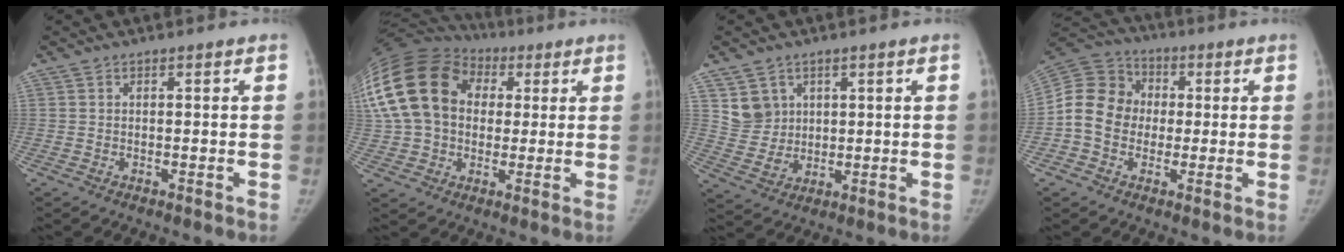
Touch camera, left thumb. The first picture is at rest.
{"total": 25.6, "force": [5.1, 19.4, 16.0], "torque": [-0.361, 0.064, 0.098]}
{"total": 6.3, "force": [2.5, 5.5, 1.6], "torque": [-0.006, -0.021, 0.060]}
{"total": 12.3, "force": [-0.5, 10.6, 6.2], "torque": [-0.103, 0.030, -0.021]}